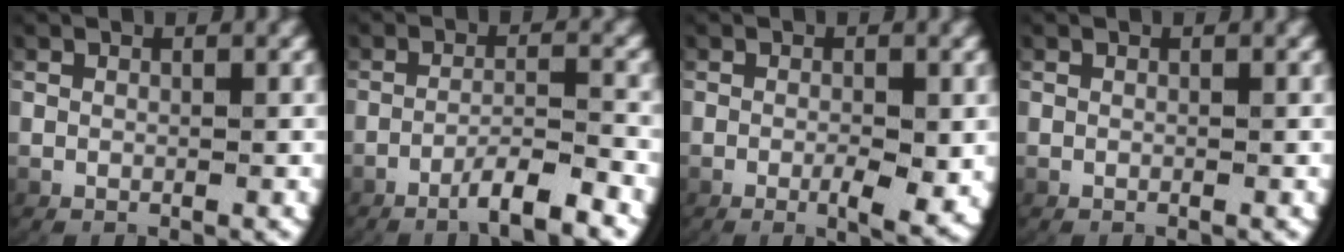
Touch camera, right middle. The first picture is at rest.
{"total": 3.7, "force": [-2.7, 0.3, 2.5], "torque": [-0.045, 0.001, -0.044]}
{"total": 3.0, "force": [-0.8, 0.9, 2.8], "torque": [-0.045, -0.006, -0.012]}
{"total": 0.0}